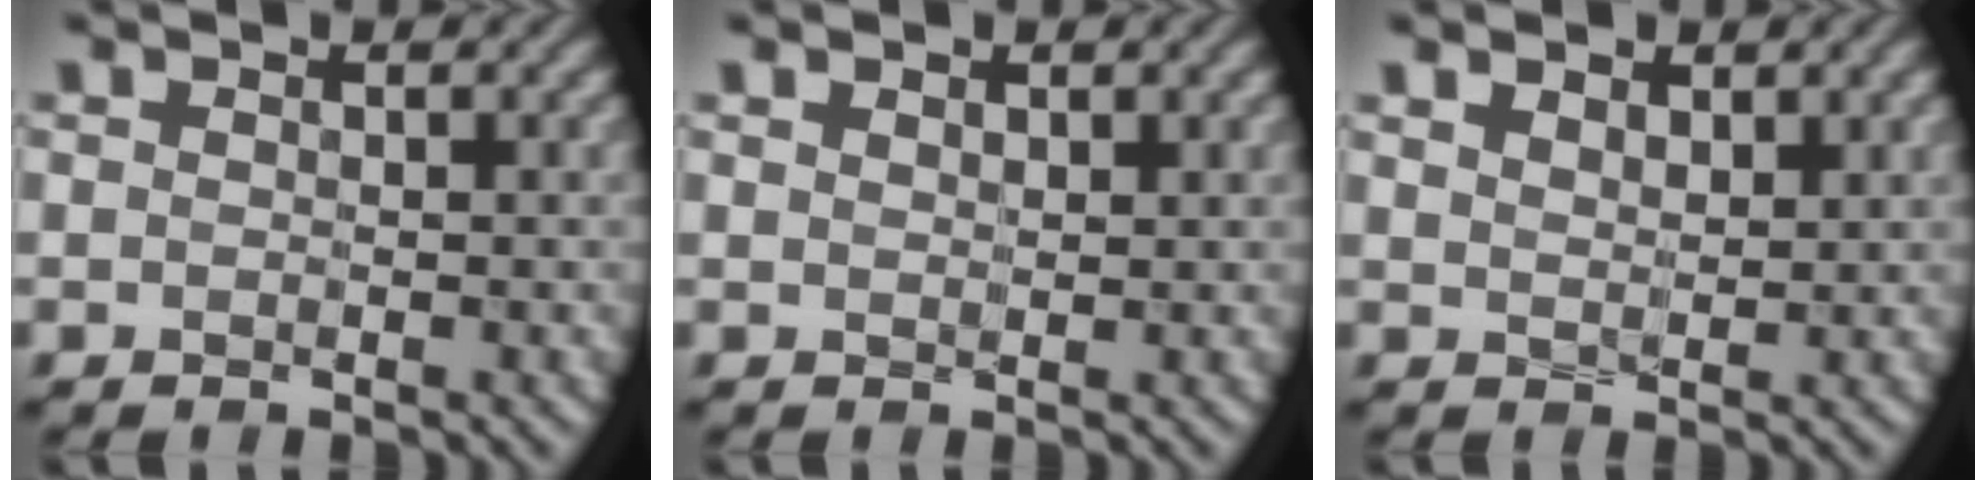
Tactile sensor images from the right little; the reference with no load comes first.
{"total": 1.2, "force": [0.9, 0.7, 0.6], "torque": [-0.010, 0.000, 0.016]}
{"total": 2.8, "force": [1.8, 1.5, 1.5], "torque": [-0.031, 0.004, 0.025]}